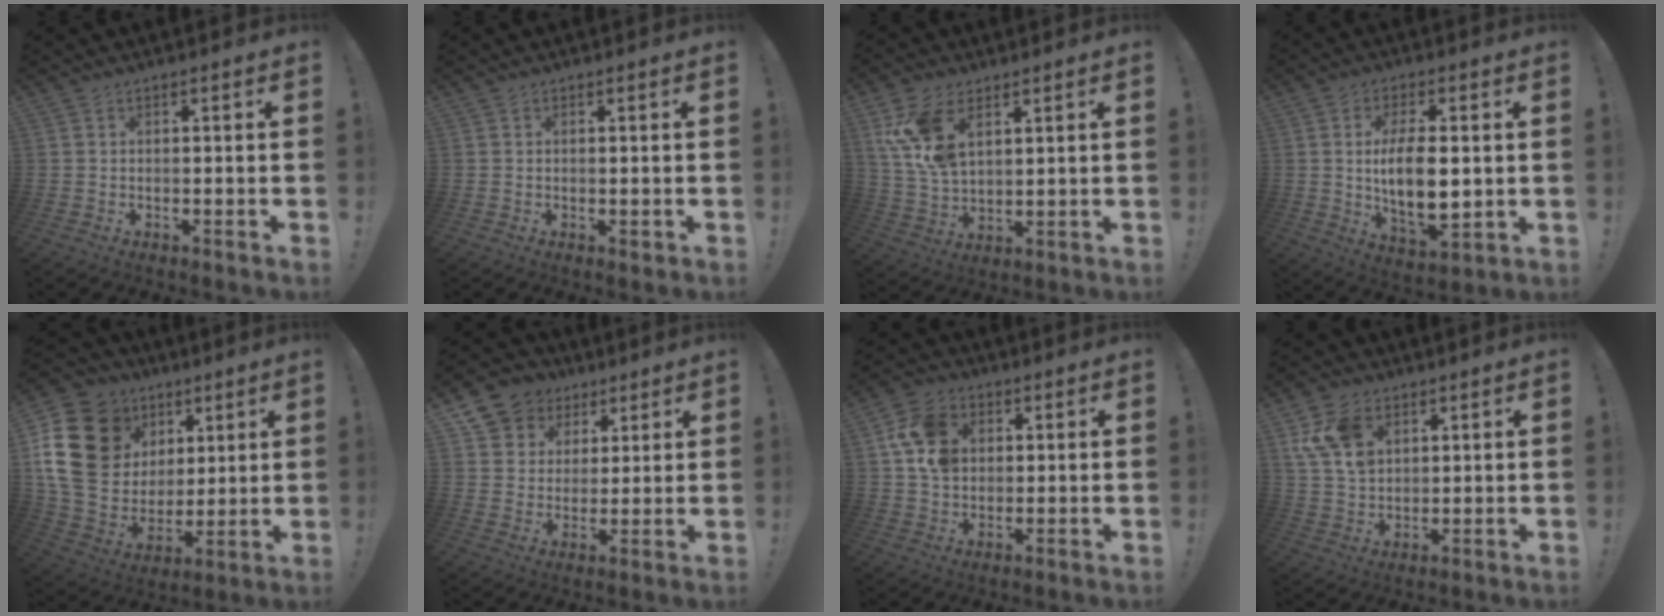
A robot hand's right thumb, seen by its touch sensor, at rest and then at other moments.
{"total": 0.5, "force": [0.2, 0.3, 0.4], "torque": [-0.005, 0.000, 0.004]}
{"total": 12.5, "force": [5.9, 7.3, 8.3], "torque": [-0.161, -0.014, 0.114]}
{"total": 13.8, "force": [0.6, 6.3, 12.2], "torque": [-0.206, -0.014, 0.006]}
{"total": 22.1, "force": [7.0, 17.8, 11.1], "torque": [-0.221, -0.025, 0.163]}
{"total": 9.4, "force": [4.8, 7.9, 1.9], "torque": [-0.032, -0.032, 0.099]}
{"total": 12.0, "force": [3.2, 9.7, 6.4], "torque": [-0.104, 0.006, 0.067]}
{"total": 12.1, "force": [5.2, 8.6, 6.8], "torque": [-0.130, -0.005, 0.102]}